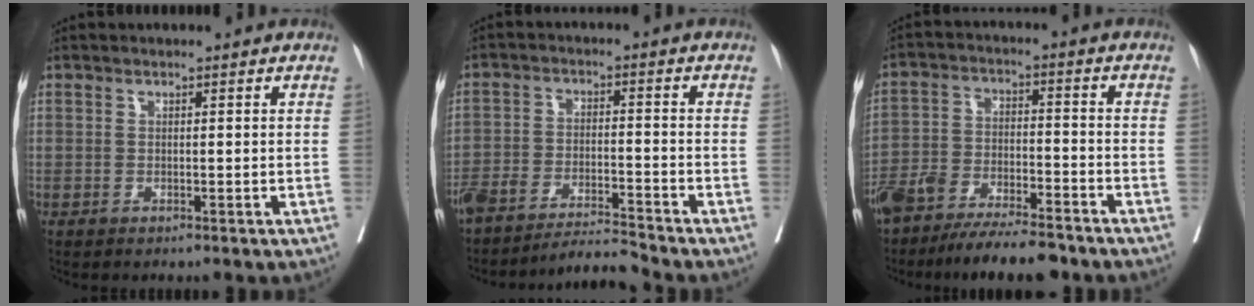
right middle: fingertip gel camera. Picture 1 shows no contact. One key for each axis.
{"total": 7.9, "fx": -7.5, "fy": -1.2, "fz": 2.0, "tx": -0.031, "ty": 0.004, "tz": -0.136}
{"total": 14.2, "fx": -12.0, "fy": 2.9, "fz": 7.1, "tx": -0.121, "ty": -0.012, "tz": -0.196}